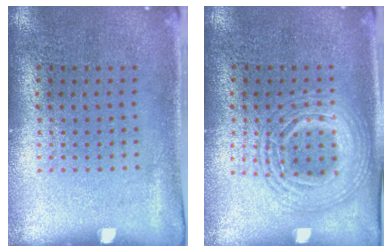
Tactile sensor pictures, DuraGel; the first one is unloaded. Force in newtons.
{"total": 2.6, "press": 2.6, "slide": 0.2}